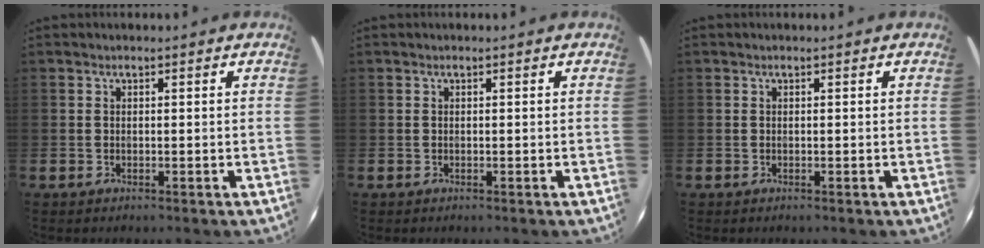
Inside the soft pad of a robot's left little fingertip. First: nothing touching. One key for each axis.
{"total": 0.0}
{"total": 0.0}